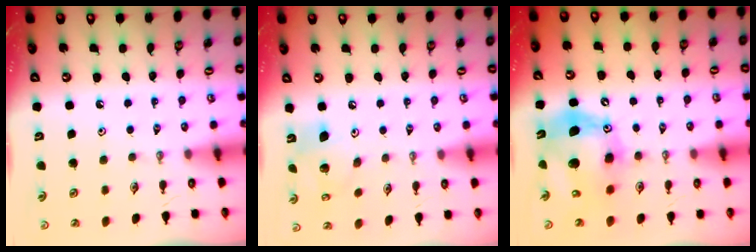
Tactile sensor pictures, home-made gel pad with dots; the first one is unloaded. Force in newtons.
{"total": 12.4, "press": 12.2, "slide": 2.1}
{"total": 15.2, "press": 15.0, "slide": 2.6}